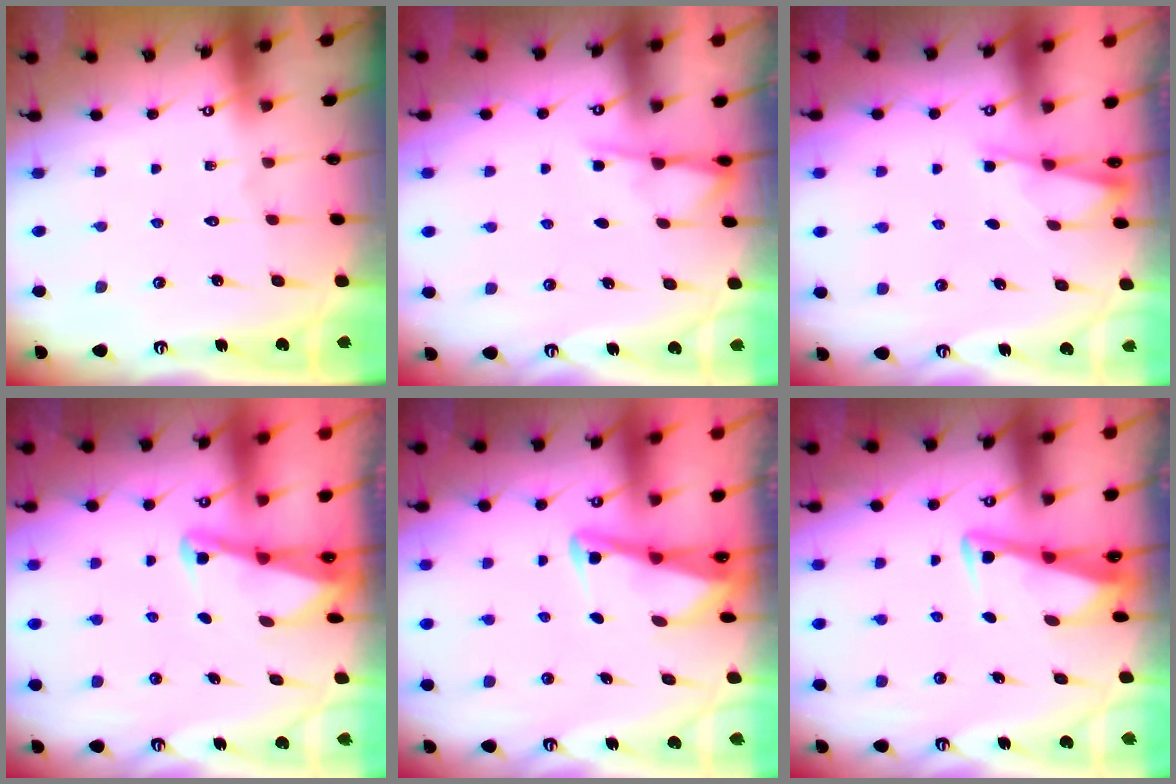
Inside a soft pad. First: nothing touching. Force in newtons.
{"total": 4.1, "press": 4.1, "slide": 0.6}
{"total": 1.2, "press": 1.2, "slide": 0.3}
{"total": 2.1, "press": 2.1, "slide": 0.3}
{"total": 2.8, "press": 2.8, "slide": 0.4}
{"total": 3.5, "press": 3.5, "slide": 0.3}